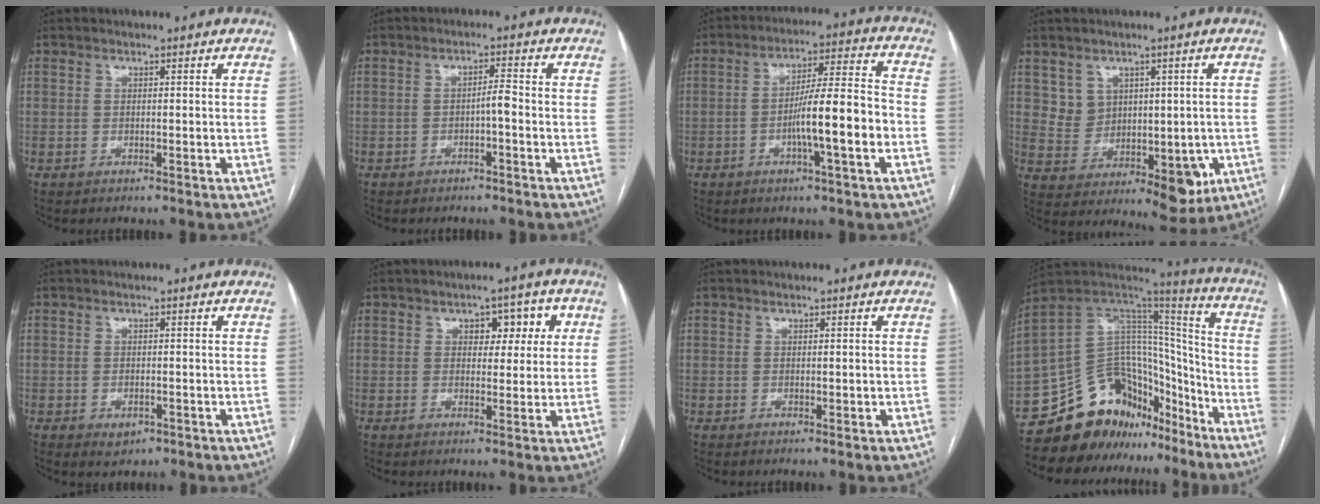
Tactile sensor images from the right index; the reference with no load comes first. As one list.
[{"total": 2.2, "force": [-1.0, 0.2, 1.9], "torque": [-0.026, 0.004, -0.018]}, {"total": 11.3, "force": [-3.2, 0.4, 10.8], "torque": [-0.178, 0.012, -0.054]}, {"total": 9.5, "force": [0.7, 7.9, 5.2], "torque": [-0.065, 0.022, 0.045]}, {"total": 2.3, "force": [-1.1, 1.5, 1.3], "torque": [-0.017, 0.000, -0.006]}, {"total": 5.4, "force": [1.8, 3.3, 4.0], "torque": [-0.039, 0.019, 0.023]}, {"total": 0.8, "force": [-0.1, 0.4, 0.6], "torque": [-0.009, 0.001, 0.001]}, {"total": 19.3, "force": [-14.6, 11.0, 6.2], "torque": [-0.097, 0.091, -0.231]}]